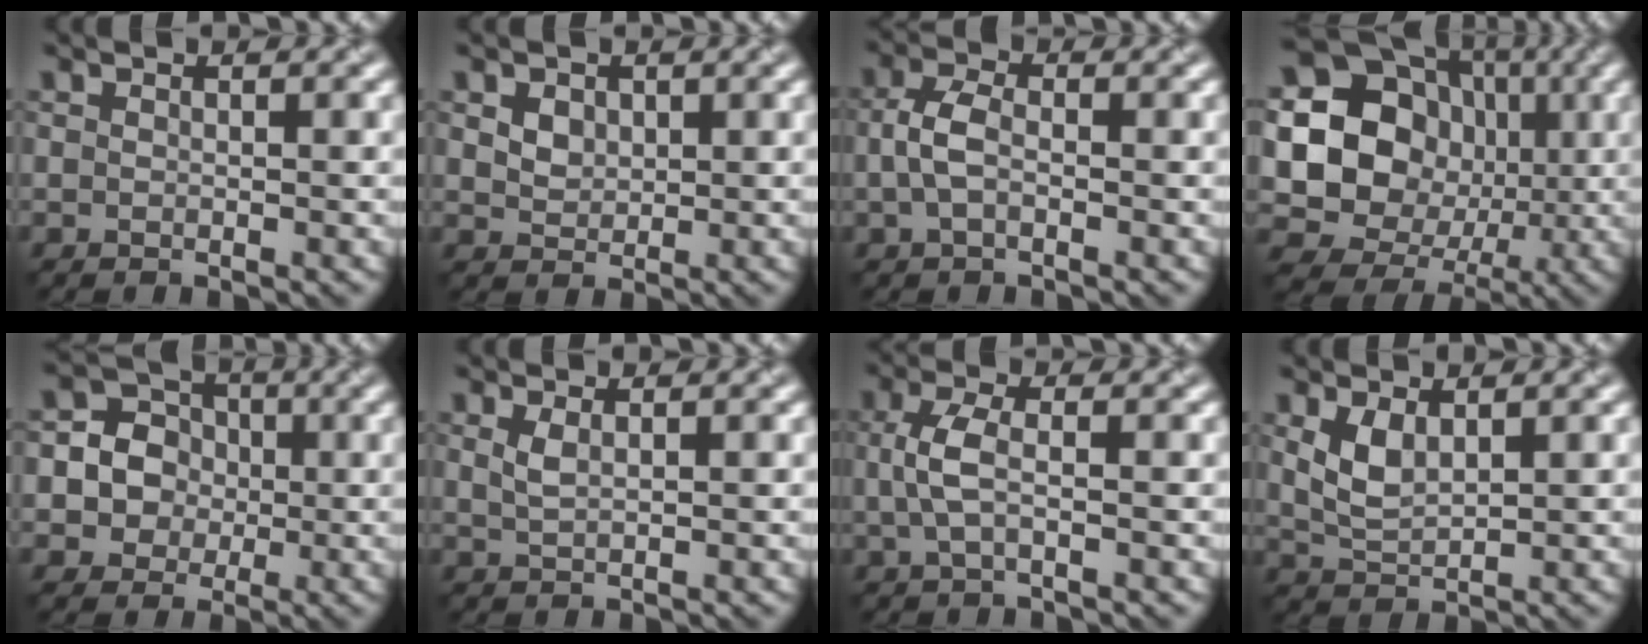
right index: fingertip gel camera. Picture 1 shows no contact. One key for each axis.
{"total": 2.7, "fx": 1.2, "fy": 2.0, "fz": 1.4, "tx": -0.033, "ty": 0.008, "tz": 0.024}
{"total": 2.7, "fx": -0.5, "fy": 1.4, "fz": 2.2, "tx": -0.051, "ty": 0.006, "tz": -0.014}
{"total": 19.8, "fx": 1.9, "fy": 18.0, "fz": 8.1, "tx": -0.179, "ty": 0.036, "tz": 0.003}
{"total": 6.1, "fx": -0.1, "fy": 5.7, "fz": 2.0, "tx": -0.029, "ty": 0.026, "tz": -0.031}
{"total": 1.2, "fx": 0.6, "fy": 0.4, "fz": 1.0, "tx": -0.026, "ty": -0.001, "tz": 0.015}
{"total": 2.8, "fx": 0.0, "fy": 1.0, "fz": 2.6, "tx": -0.063, "ty": 0.002, "tz": -0.003}
{"total": 2.8, "fx": 1.1, "fy": 1.5, "fz": 2.1, "tx": -0.051, "ty": -0.002, "tz": 0.029}